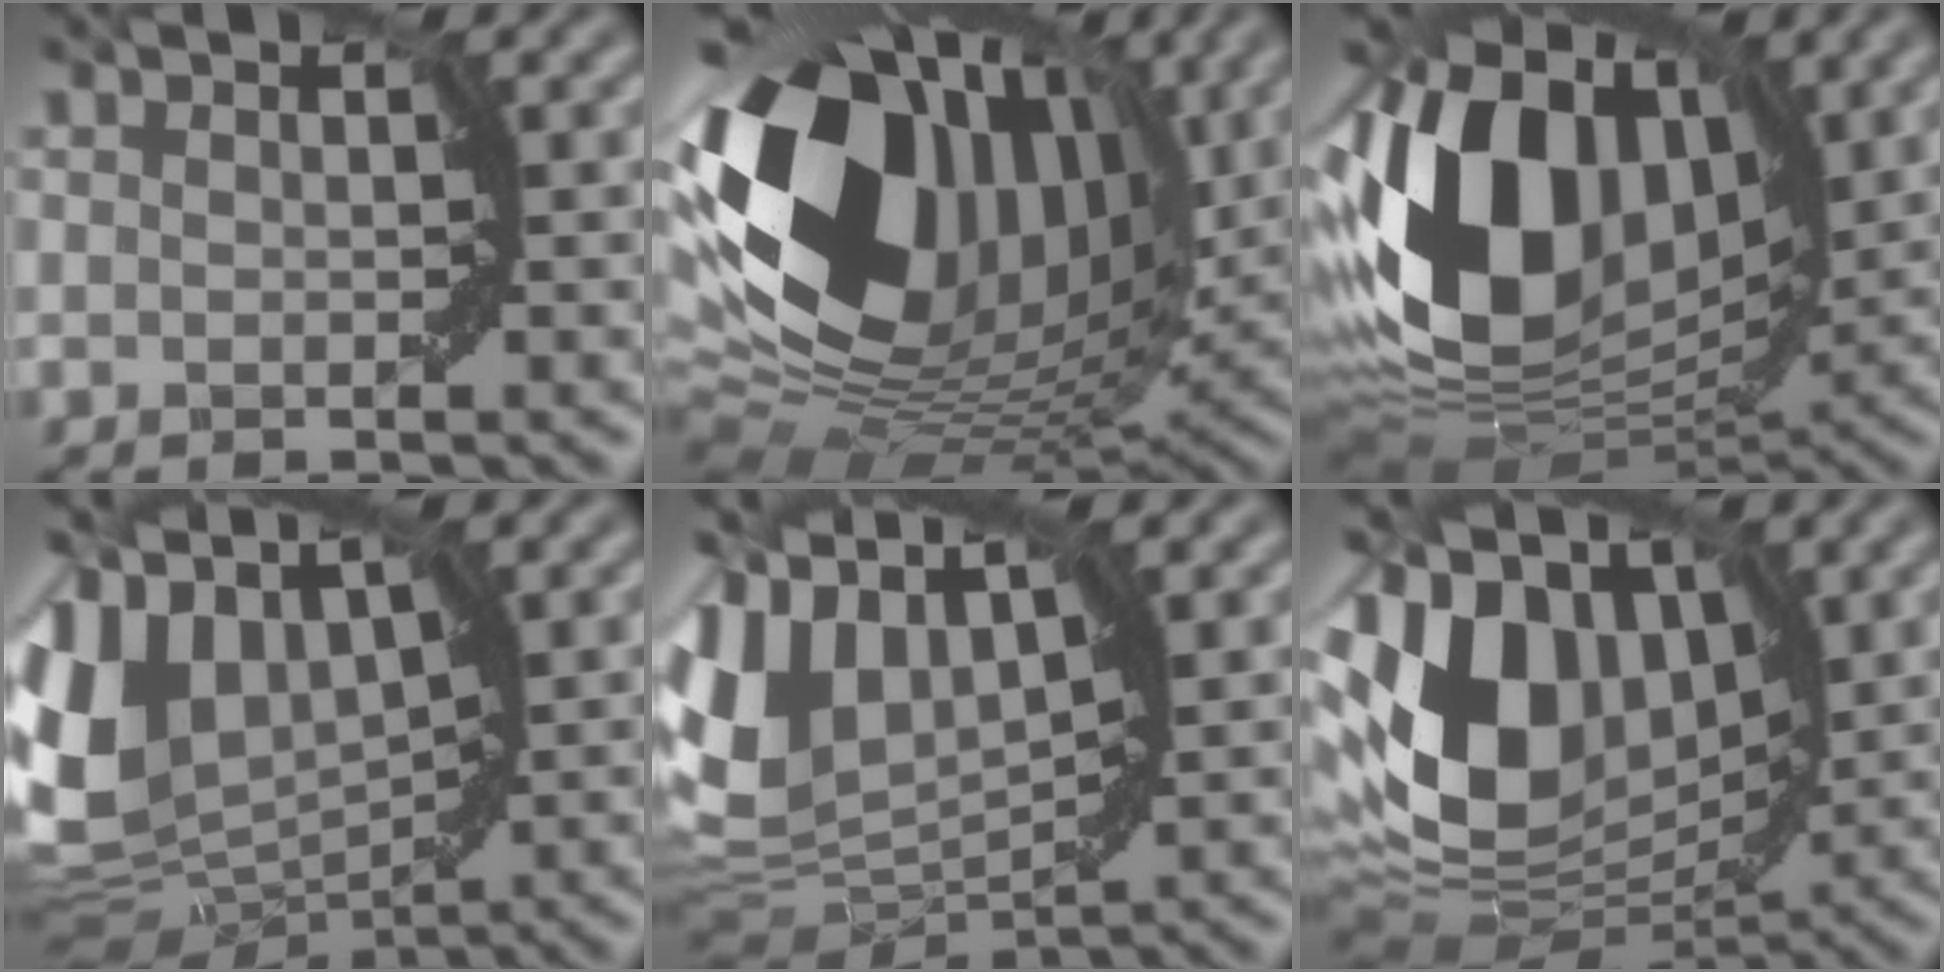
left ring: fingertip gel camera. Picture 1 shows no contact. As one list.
[{"total": 18.2, "force": [4.4, 11.9, 13.1], "torque": [-0.281, 0.020, 0.077]}, {"total": 14.6, "force": [1.5, 9.5, 11.0], "torque": [-0.241, 0.018, 0.022]}, {"total": 7.7, "force": [2.5, 5.2, 5.1], "torque": [-0.150, 0.006, 0.058]}, {"total": 7.7, "force": [3.4, 4.7, 5.0], "torque": [-0.142, 0.012, 0.071]}, {"total": 12.0, "force": [1.9, 7.9, 8.8], "torque": [-0.198, 0.010, 0.036]}]